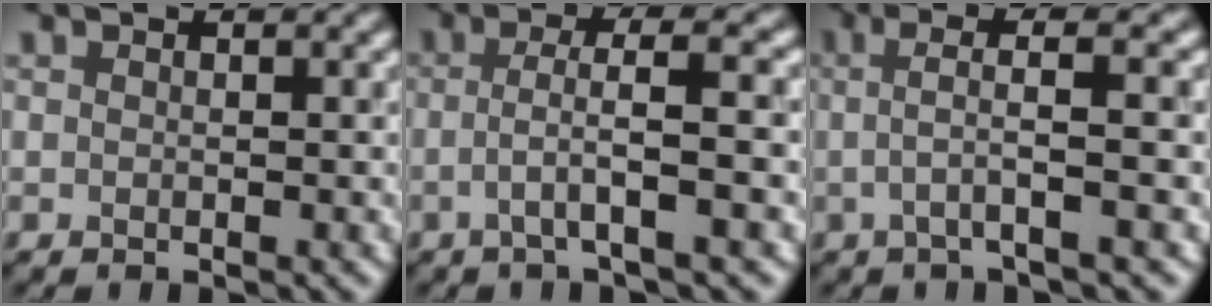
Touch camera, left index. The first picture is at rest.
{"total": 3.5, "force": [-0.7, 0.4, 3.4], "torque": [-0.059, 0.004, -0.010]}
{"total": 3.4, "force": [0.0, 0.4, 3.4], "torque": [-0.055, 0.010, 0.005]}